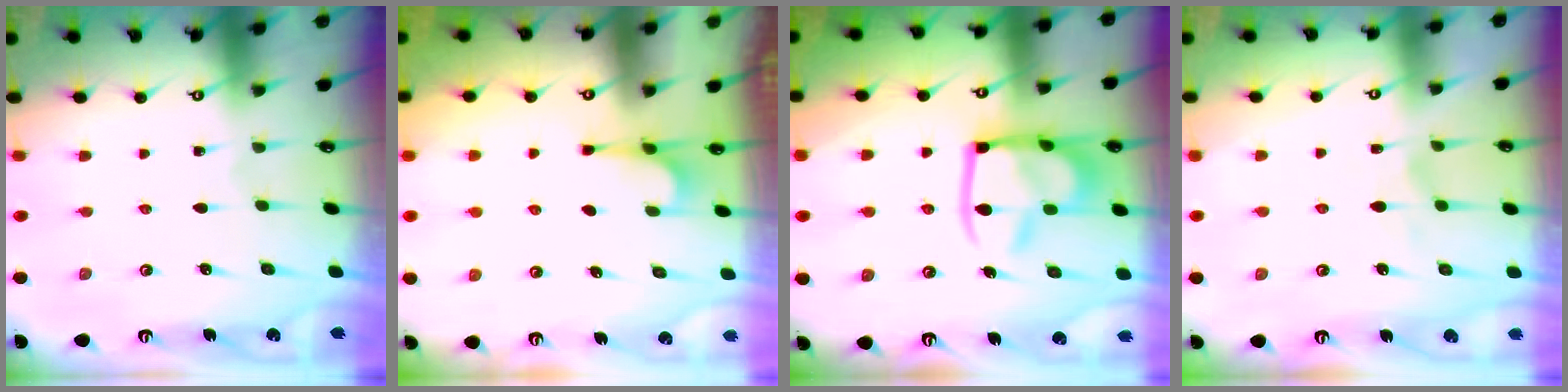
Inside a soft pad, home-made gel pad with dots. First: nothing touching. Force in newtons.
{"total": 2.4, "press": 2.2, "slide": 1.0}
{"total": 15.8, "press": 15.6, "slide": 1.9}
{"total": 1.5, "press": 1.3, "slide": 0.6}